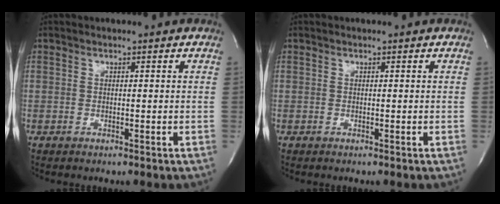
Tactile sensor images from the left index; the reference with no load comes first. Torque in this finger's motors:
{"motor_torque": [0.01, 0.00, -0.01, 0.01]}